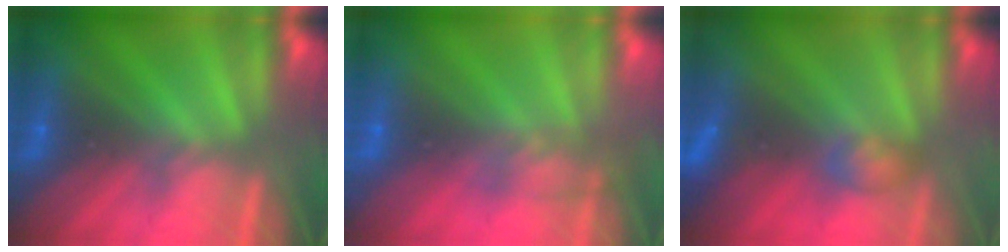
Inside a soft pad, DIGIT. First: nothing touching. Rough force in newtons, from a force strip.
{"total": 1.4}
{"total": 2.9}